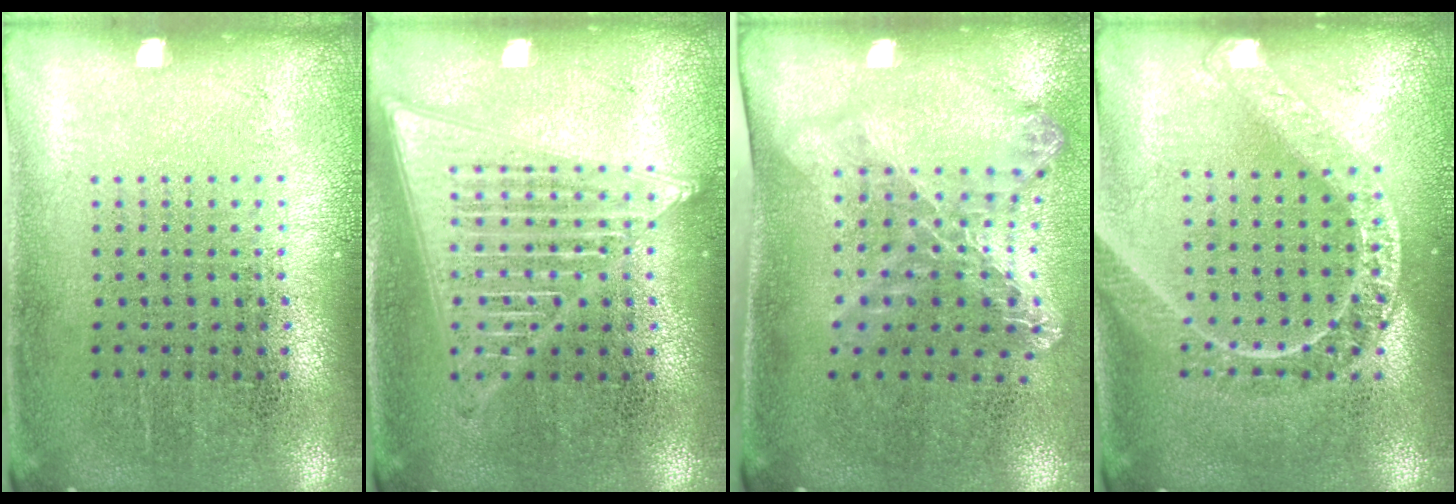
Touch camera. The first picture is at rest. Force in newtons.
{"total": 2.1, "press": 2.1, "slide": 0.2}
{"total": 1.8, "press": 1.3, "slide": 1.2}
{"total": 1.6, "press": 1.6, "slide": 0.2}